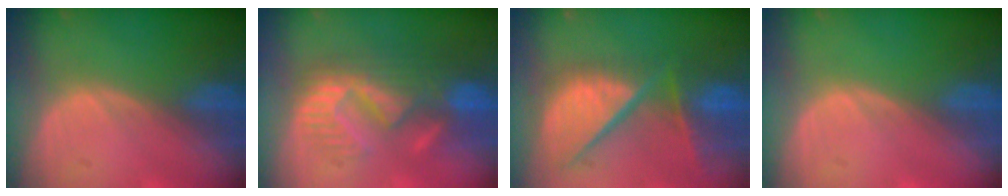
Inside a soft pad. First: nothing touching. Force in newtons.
{"total": 10.4, "press": 9.6, "slide": 3.8}
{"total": 12.4, "press": 10.2, "slide": 7.0}
{"total": 0.0}